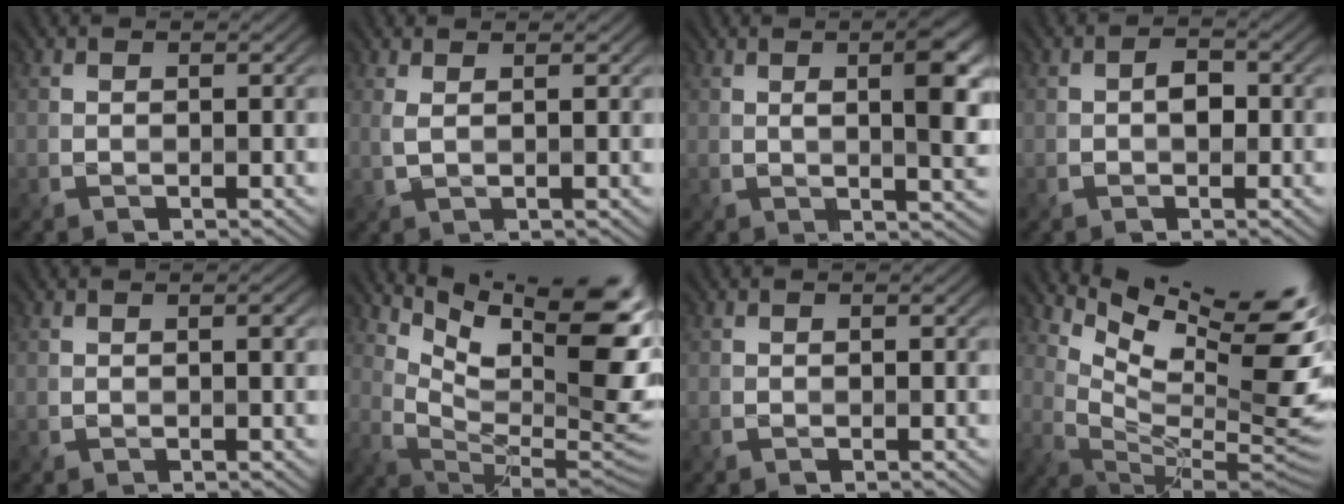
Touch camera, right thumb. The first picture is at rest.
{"total": 1.5, "force": [1.0, 0.0, 1.2], "torque": [-0.031, -0.002, 0.022]}
{"total": 6.3, "force": [1.6, 1.7, 5.8], "torque": [-0.088, 0.000, 0.028]}
{"total": 2.0, "force": [-0.3, 1.3, 1.4], "torque": [-0.025, -0.002, -0.007]}
{"total": 0.9, "force": [0.2, 0.2, 0.9], "torque": [-0.014, 0.000, 0.005]}
{"total": 13.9, "force": [6.9, 4.7, 11.1], "torque": [-0.193, -0.007, 0.129]}
{"total": 0.0}
{"total": 13.8, "force": [8.6, 3.8, 10.0], "torque": [-0.187, -0.003, 0.161]}